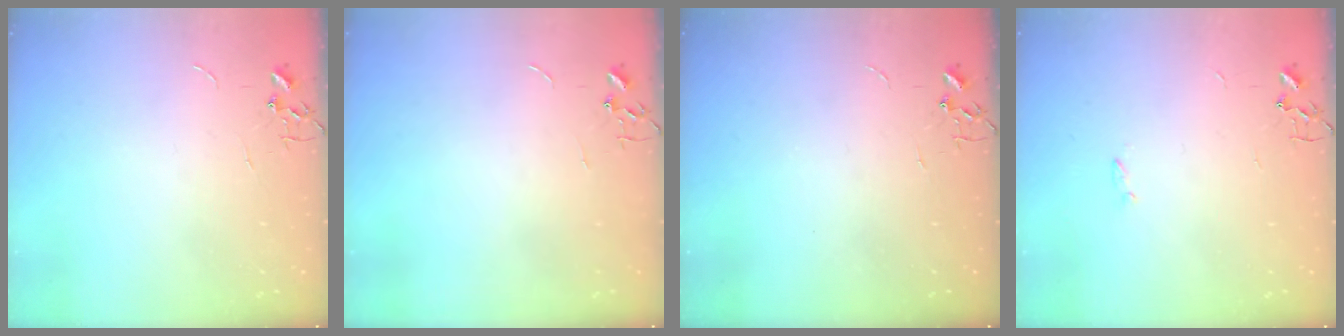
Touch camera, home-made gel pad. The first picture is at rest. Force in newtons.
{"total": 0.0}
{"total": 0.0}
{"total": 1.2, "press": 1.1, "slide": 0.3}